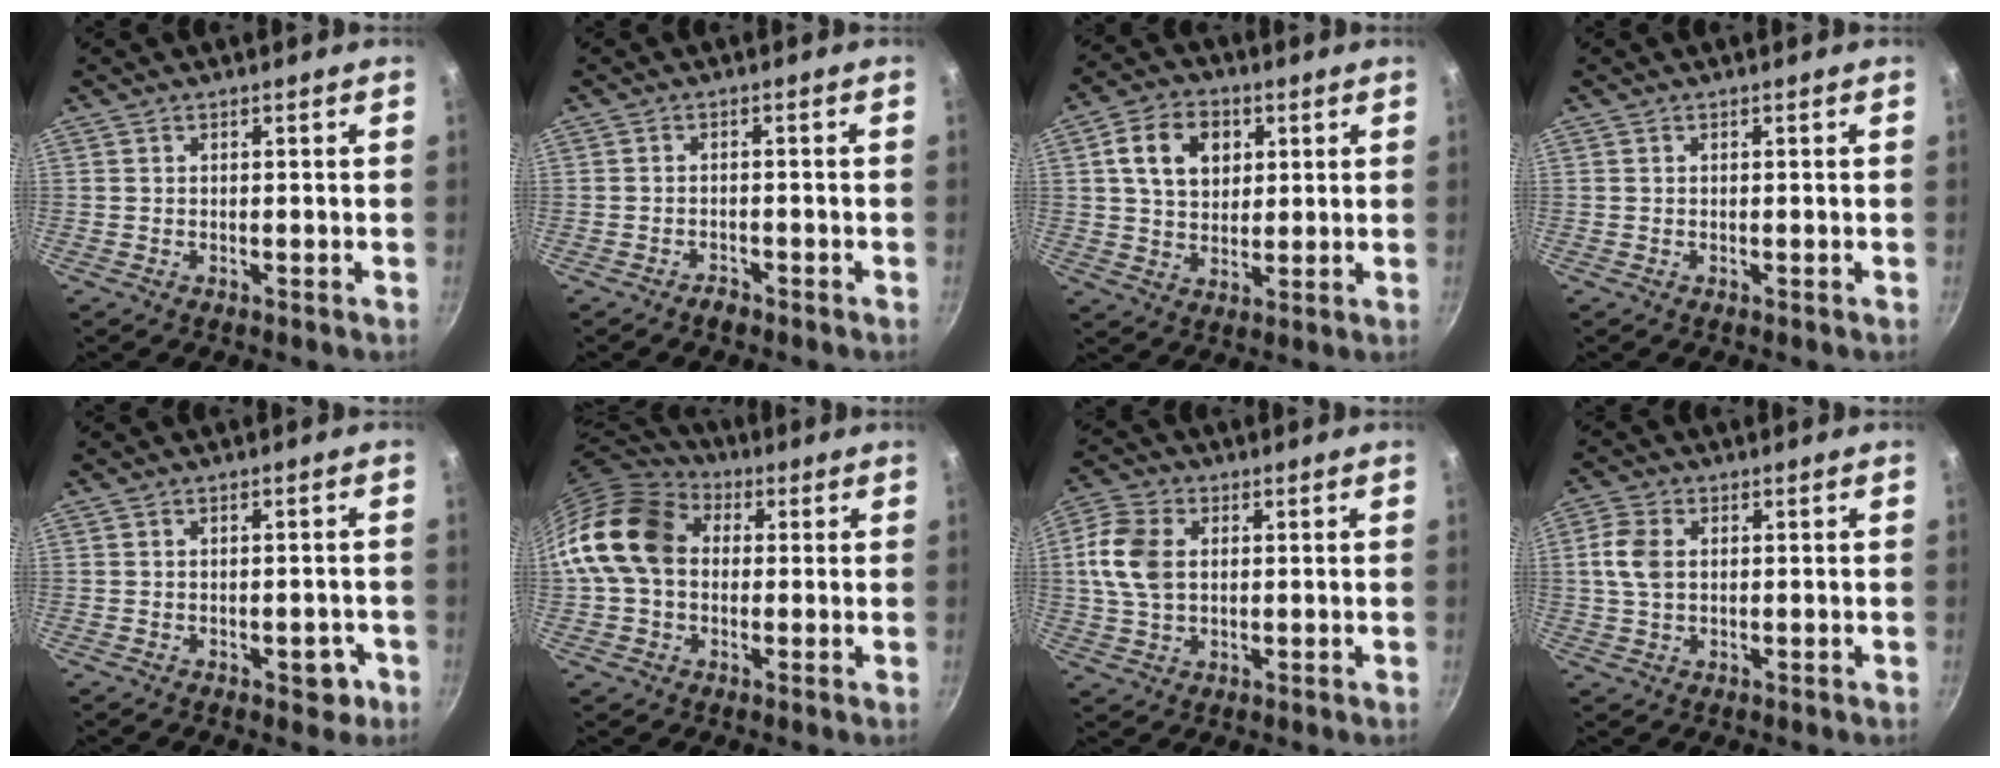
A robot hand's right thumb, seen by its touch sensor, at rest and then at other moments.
{"total": 1.8, "force": [-1.5, 0.7, 0.5], "torque": [-0.003, 0.019, -0.021]}
{"total": 10.5, "force": [3.0, 7.7, 6.4], "torque": [-0.091, 0.003, 0.047]}
{"total": 0.0}
{"total": 3.7, "force": [-1.6, 2.1, 2.5], "torque": [-0.010, 0.015, -0.013]}
{"total": 16.4, "force": [1.6, 12.5, 10.5], "torque": [-0.175, 0.032, 0.014]}
{"total": 9.9, "force": [1.4, 6.8, 7.0], "torque": [-0.128, 0.008, 0.018]}
{"total": 5.8, "force": [0.8, 4.0, 4.2], "torque": [-0.082, 0.005, 0.012]}